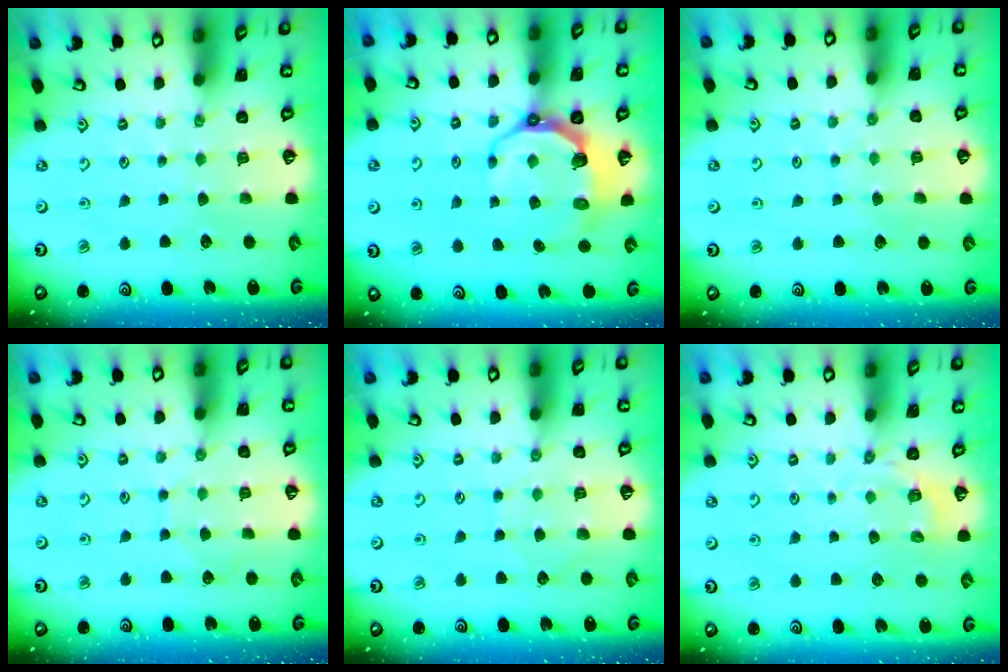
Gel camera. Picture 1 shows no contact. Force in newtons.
{"total": 7.8, "press": 6.4, "slide": 4.4}
{"total": 3.8, "press": 3.7, "slide": 0.3}
{"total": 4.5, "press": 4.5, "slide": 0.5}
{"total": 5.4, "press": 5.4, "slide": 0.7}
{"total": 2.3, "press": 1.4, "slide": 1.8}